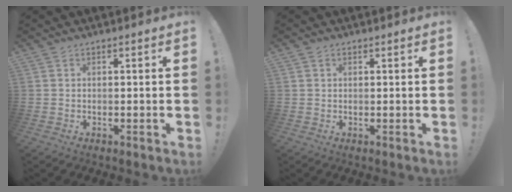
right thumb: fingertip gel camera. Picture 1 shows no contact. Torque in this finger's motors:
{"motor_torque": [0.05, -0.14, -0.38, 0.13, 0.11]}